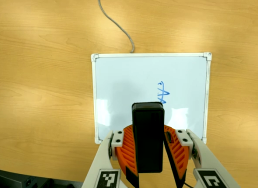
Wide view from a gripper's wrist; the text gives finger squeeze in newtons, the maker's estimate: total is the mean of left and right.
{"total": 8.2, "left": 8.6, "right": 7.9}